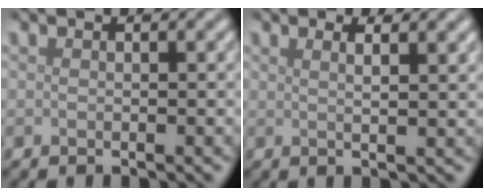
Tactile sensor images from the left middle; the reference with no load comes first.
{"total": 3.0, "force": [1.5, 1.1, 2.3], "torque": [-0.018, 0.005, 0.001]}